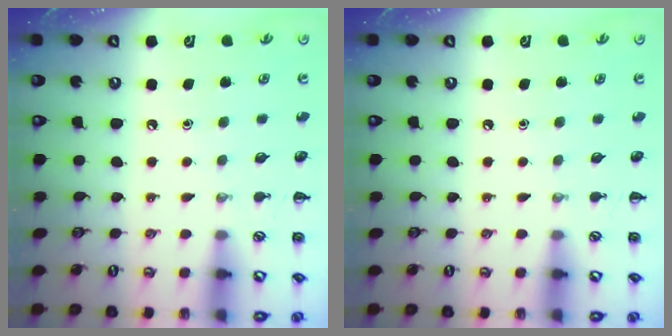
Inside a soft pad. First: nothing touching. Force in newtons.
{"total": 0.0}